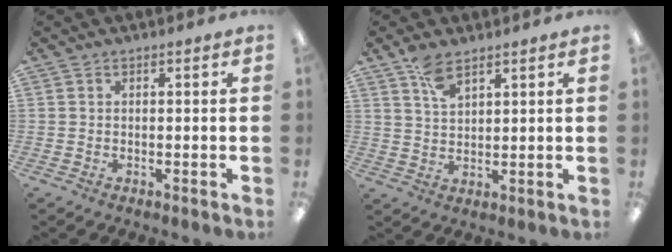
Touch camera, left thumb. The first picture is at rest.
{"total": 5.6, "force": [4.0, 2.2, 3.2], "torque": [-0.057, -0.014, 0.073]}